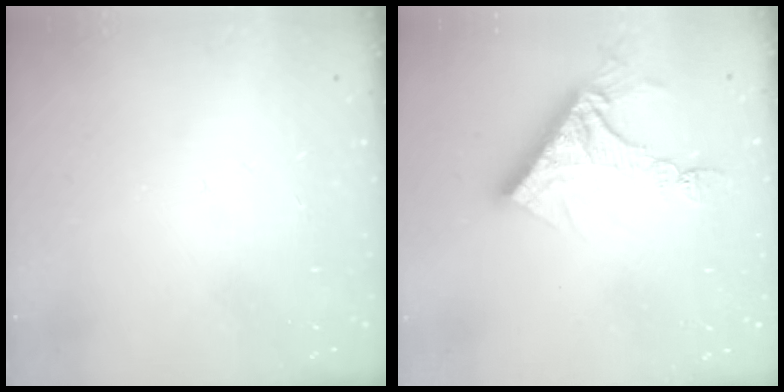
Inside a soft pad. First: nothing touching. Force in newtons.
{"total": 11.6, "press": 11.5, "slide": 1.1}